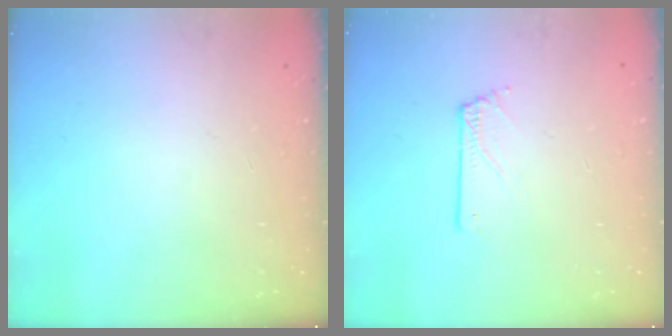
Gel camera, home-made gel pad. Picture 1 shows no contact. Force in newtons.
{"total": 0.7, "press": 0.7, "slide": 0.1}